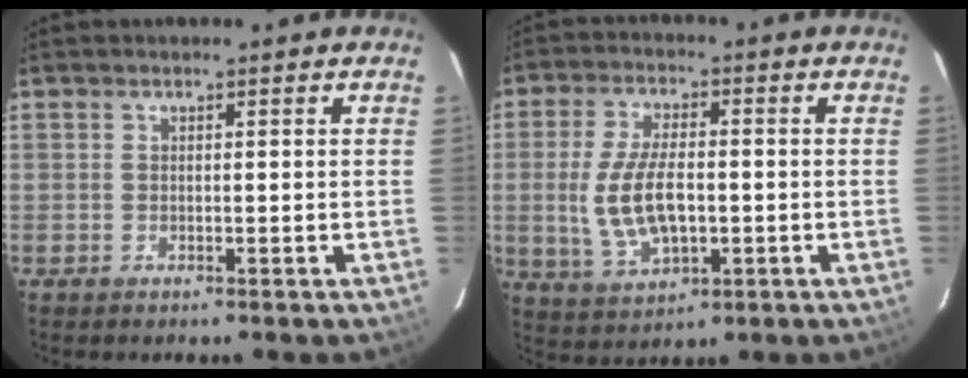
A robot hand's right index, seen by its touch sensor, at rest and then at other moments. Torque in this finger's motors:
{"motor_torque": [0.43, -0.08, 0.57, 0.15]}